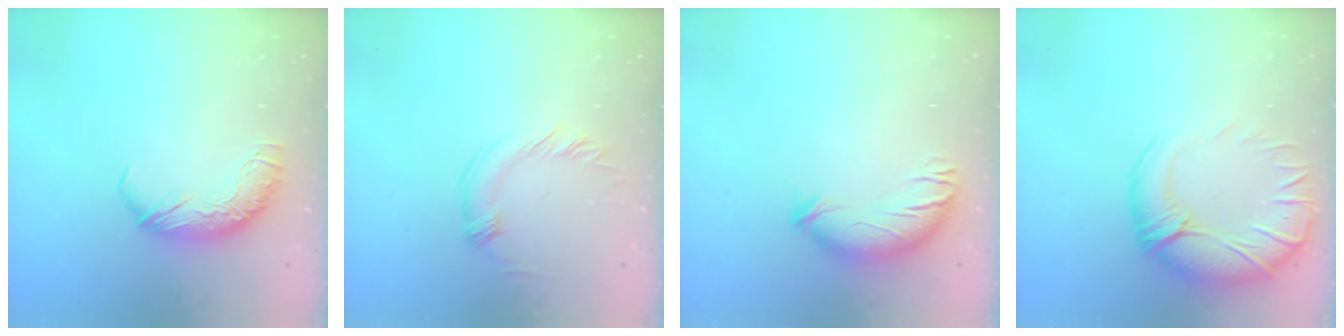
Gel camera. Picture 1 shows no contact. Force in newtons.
{"total": 2.1, "press": 2.0, "slide": 0.5}
{"total": 3.7, "press": 2.9, "slide": 2.3}
{"total": 7.6, "press": 5.9, "slide": 4.8}